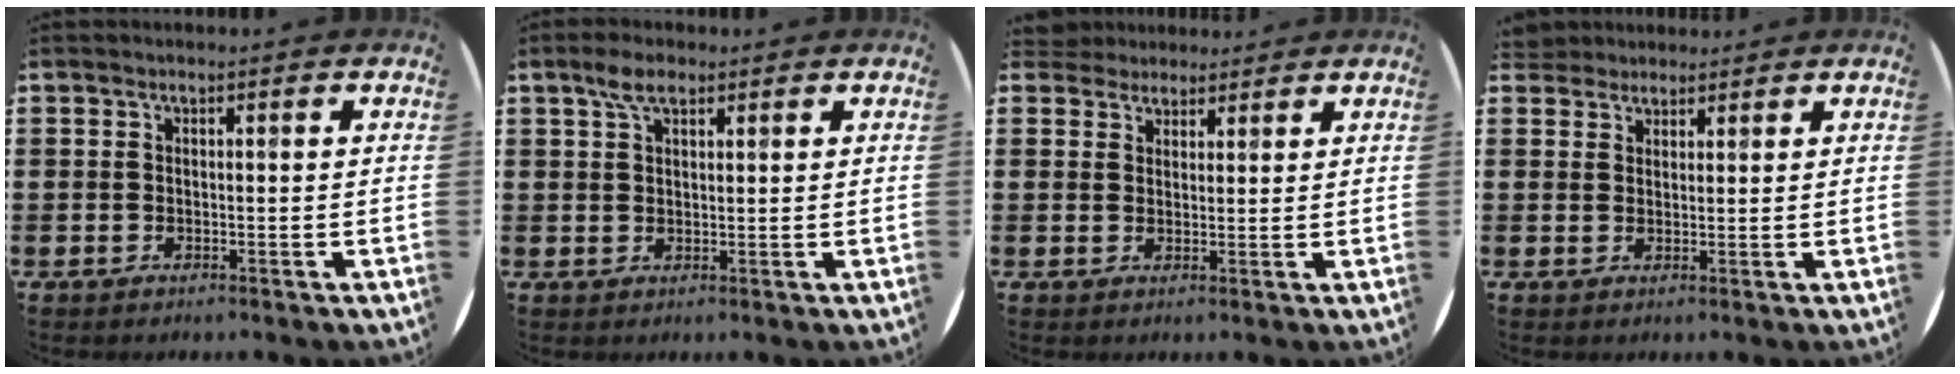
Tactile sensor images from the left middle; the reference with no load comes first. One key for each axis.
{"total": 3.5, "fx": 2.4, "fy": 1.5, "fz": 2.1, "tx": -0.038, "ty": 0.005, "tz": 0.040}
{"total": 3.0, "fx": 2.8, "fy": 1.1, "fz": 0.0, "tx": 0.001, "ty": 0.000, "tz": 0.052}
{"total": 2.8, "fx": 2.6, "fy": 0.9, "fz": 0.0, "tx": -0.006, "ty": 0.001, "tz": 0.052}